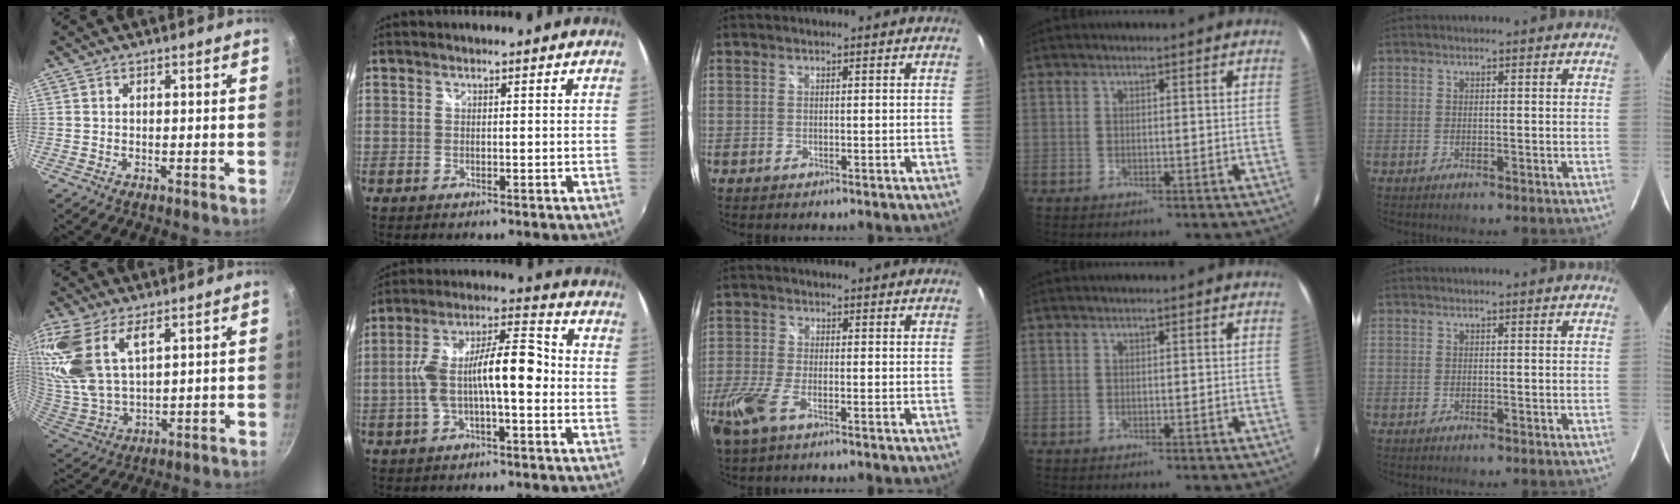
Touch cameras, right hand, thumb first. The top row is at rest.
{"thumb": {"total": 17.8, "force": [8.9, 9.0, 12.5], "torque": [-0.271, -0.014, 0.189]}, "index": {"total": 12.3, "force": [-2.0, 3.5, 11.6], "torque": [-0.219, 0.023, -0.034]}, "middle": {"total": 8.3, "force": [-4.7, 3.1, 6.1], "torque": [-0.154, -0.020, -0.092]}}